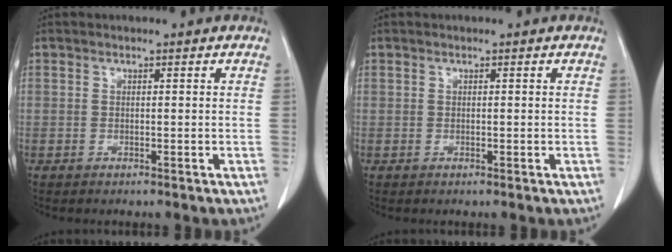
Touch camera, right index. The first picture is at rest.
{"total": 0.0}